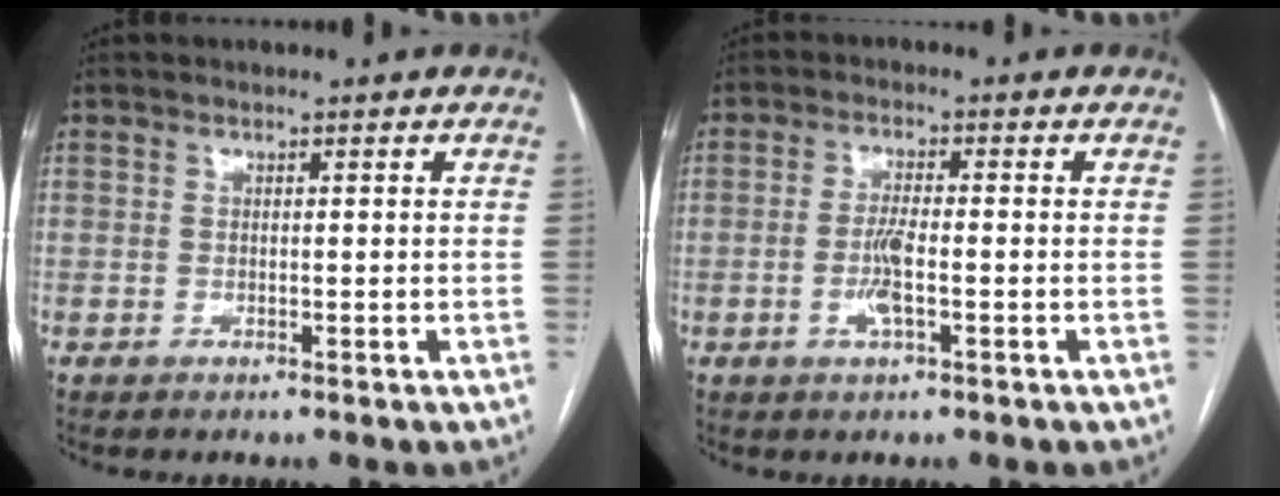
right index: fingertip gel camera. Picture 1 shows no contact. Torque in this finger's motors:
{"motor_torque": [0.79, -0.14, 0.40, 0.10]}